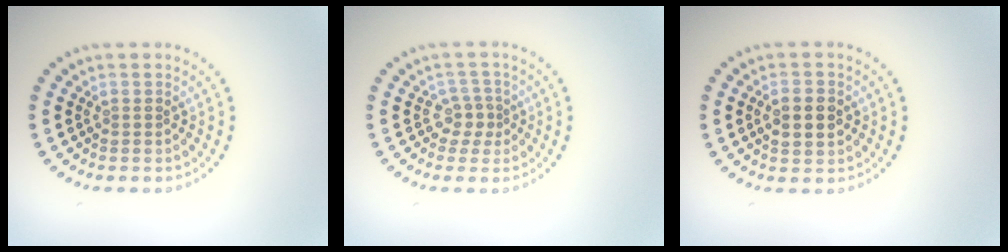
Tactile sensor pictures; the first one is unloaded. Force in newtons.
{"total": 2.0, "press": 1.5, "slide": 1.3}
{"total": 3.0, "press": 3.0, "slide": 0.1}